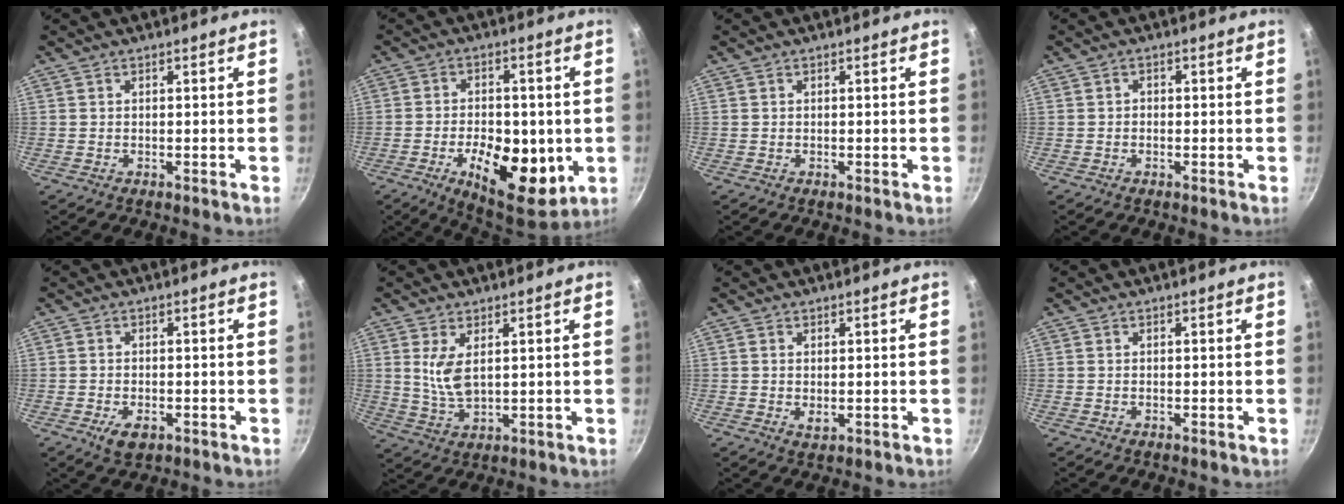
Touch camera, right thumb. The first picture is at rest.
{"total": 16.9, "force": [-3.9, 9.1, 13.7], "torque": [-0.173, -0.007, -0.048]}
{"total": 0.0}
{"total": 0.9, "force": [-0.3, 0.7, 0.4], "torque": [-0.007, 0.003, -0.007]}
{"total": 4.2, "force": [-1.7, 2.3, 3.0], "torque": [-0.049, 0.004, -0.025]}
{"total": 6.1, "force": [1.7, 2.9, 5.1], "torque": [-0.098, -0.019, 0.040]}
{"total": 2.0, "force": [0.0, 1.2, 1.6], "torque": [-0.027, -0.005, 0.001]}
{"total": 0.0}